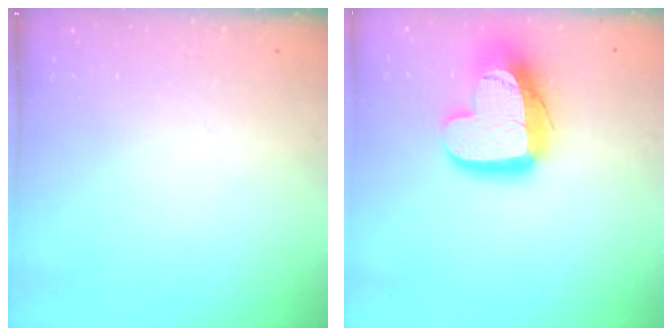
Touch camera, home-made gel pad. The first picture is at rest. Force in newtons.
{"total": 17.0, "press": 17.0, "slide": 1.7}